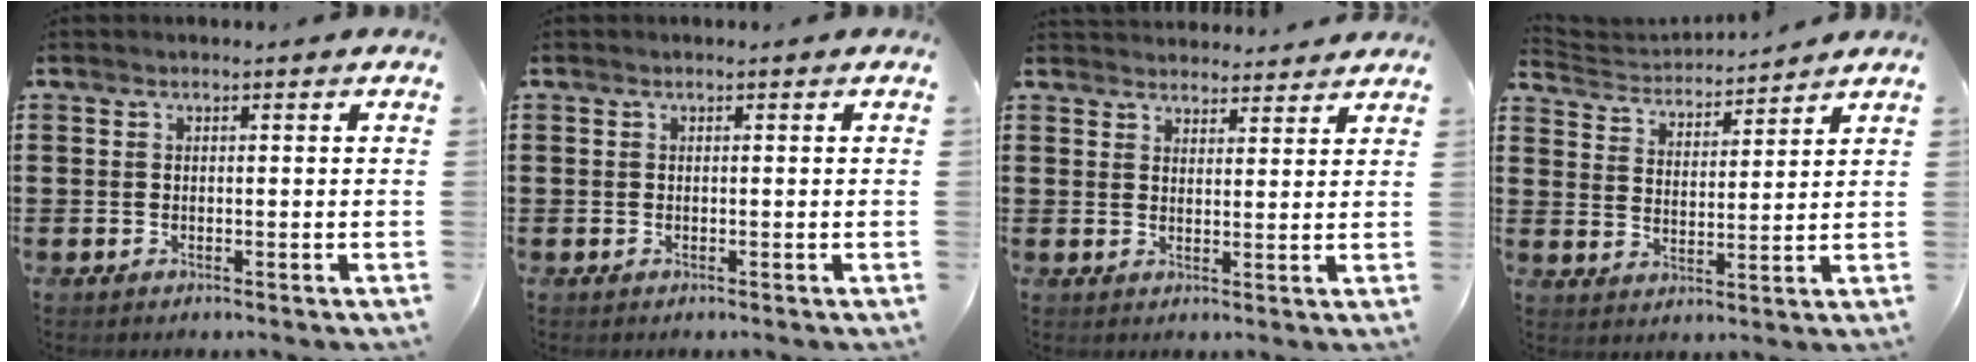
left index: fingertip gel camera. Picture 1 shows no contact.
{"total": 0.0}
{"total": 3.3, "force": [3.3, 0.4, -0.1], "torque": [-0.009, -0.013, 0.064]}
{"total": 3.2, "force": [3.2, 0.3, -0.1], "torque": [-0.019, -0.025, 0.053]}